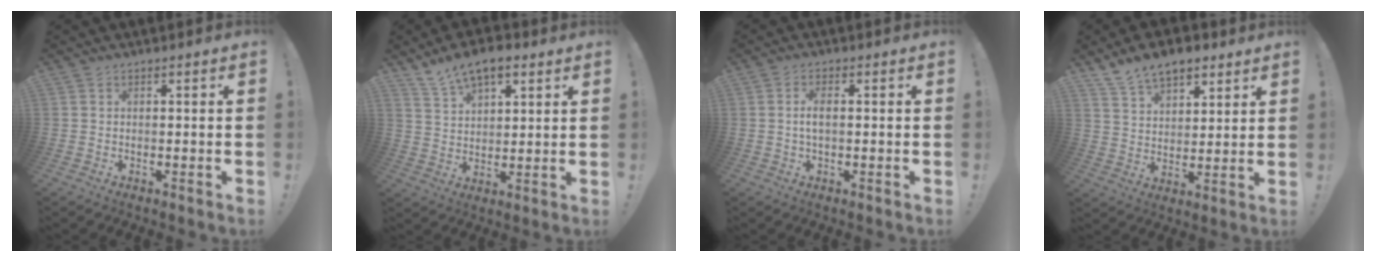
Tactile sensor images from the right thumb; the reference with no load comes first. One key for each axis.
{"total": 9.3, "fx": 6.6, "fy": 4.2, "fz": 5.0, "tx": -0.086, "ty": -0.028, "tz": 0.123}
{"total": 3.6, "fx": 0.0, "fy": 1.4, "fz": 3.4, "tx": -0.063, "ty": 0.008, "tz": -0.001}
{"total": 10.2, "fx": 7.4, "fy": 5.4, "fz": 4.5, "tx": -0.077, "ty": -0.036, "tz": 0.142}